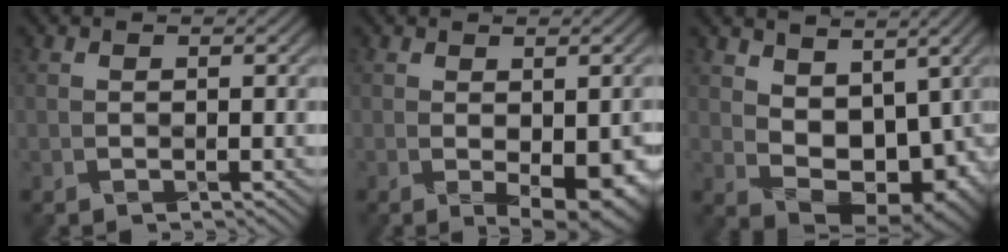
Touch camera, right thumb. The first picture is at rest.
{"total": 6.4, "force": [-1.9, 2.6, 5.6], "torque": [-0.077, -0.010, -0.013]}
{"total": 8.9, "force": [2.6, 5.8, 6.2], "torque": [-0.103, -0.005, 0.053]}